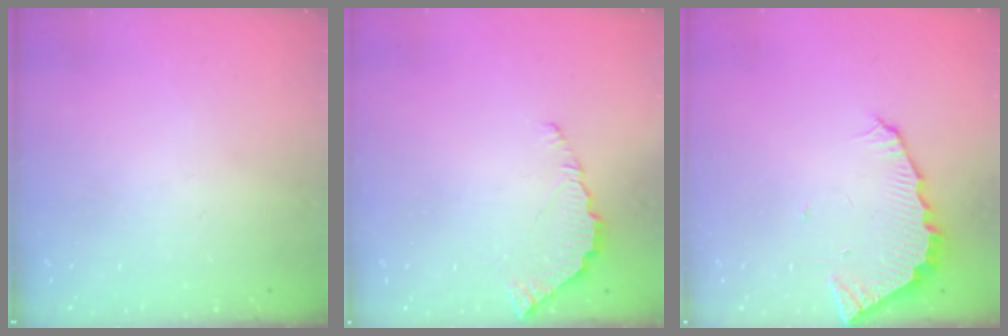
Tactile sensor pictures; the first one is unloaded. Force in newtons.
{"total": 4.1, "press": 4.1, "slide": 0.3}
{"total": 3.3, "press": 3.3, "slide": 0.3}